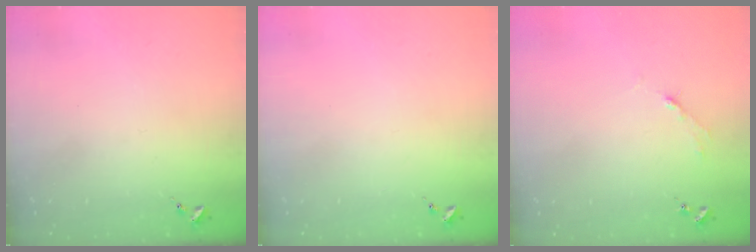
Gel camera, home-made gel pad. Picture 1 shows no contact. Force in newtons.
{"total": 0.0}
{"total": 2.7, "press": 2.7, "slide": 0.4}